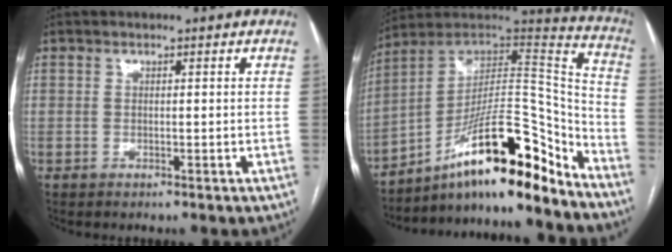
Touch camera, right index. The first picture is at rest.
{"total": 20.9, "force": [-14.7, 3.1, 14.6], "torque": [-0.221, 0.038, -0.243]}